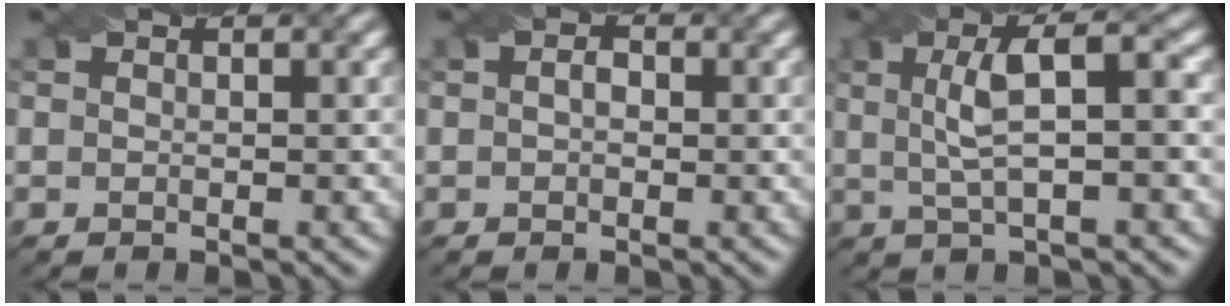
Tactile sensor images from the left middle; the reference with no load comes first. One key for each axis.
{"total": 1.9, "fx": 0.5, "fy": 1.3, "fz": 1.3, "tx": -0.016, "ty": -0.001, "tz": -0.010}
{"total": 5.4, "fx": 0.9, "fy": 1.5, "fz": 5.1, "tx": -0.093, "ty": 0.011, "tz": 0.015}